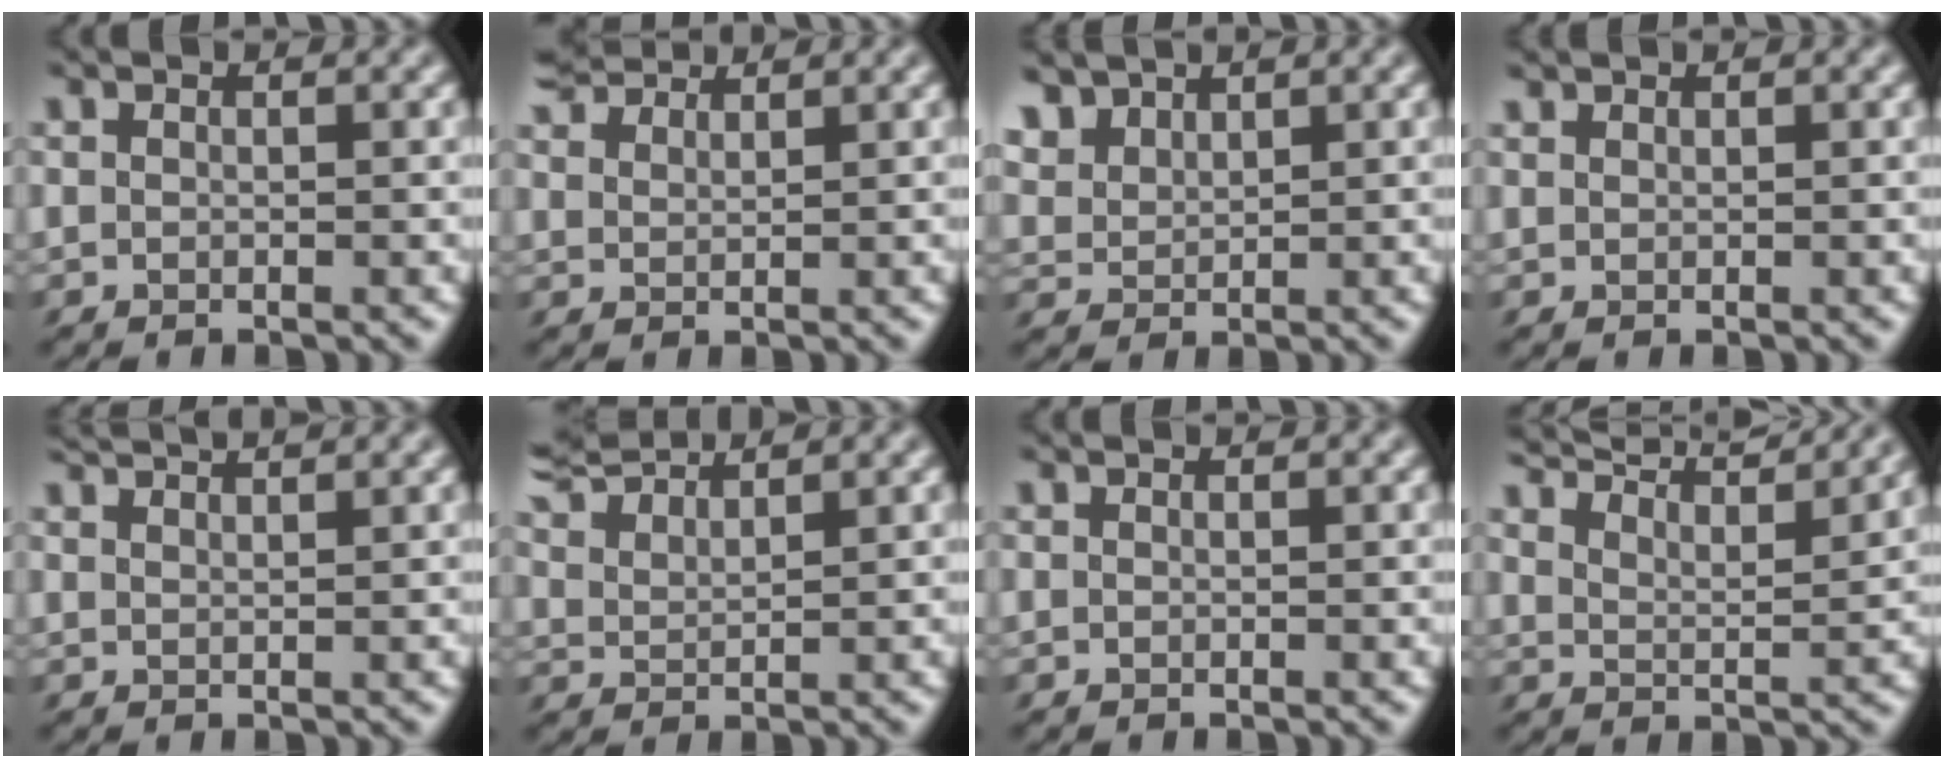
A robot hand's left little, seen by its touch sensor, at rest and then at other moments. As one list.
[{"total": 4.5, "force": [3.8, 1.6, 1.6], "torque": [-0.072, 0.015, 0.076]}, {"total": 2.7, "force": [2.0, 1.2, 1.5], "torque": [-0.047, 0.015, 0.026]}, {"total": 0.8, "force": [0.8, 0.1, 0.0], "torque": [-0.009, 0.004, 0.019]}, {"total": 3.0, "force": [2.8, -0.3, 0.8], "torque": [-0.028, 0.019, 0.046]}, {"total": 4.4, "force": [4.2, 0.1, 1.4], "torque": [-0.044, 0.020, 0.066]}, {"total": 0.0}, {"total": 9.8, "force": [8.8, 1.5, 4.0], "torque": [-0.090, 0.017, 0.111]}]